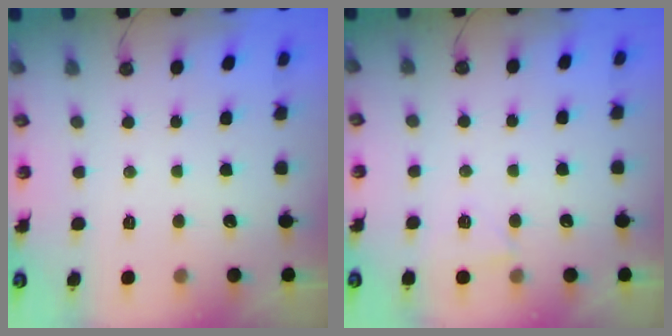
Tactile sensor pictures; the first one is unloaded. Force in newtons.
{"total": 2.7, "press": 2.6, "slide": 0.7}